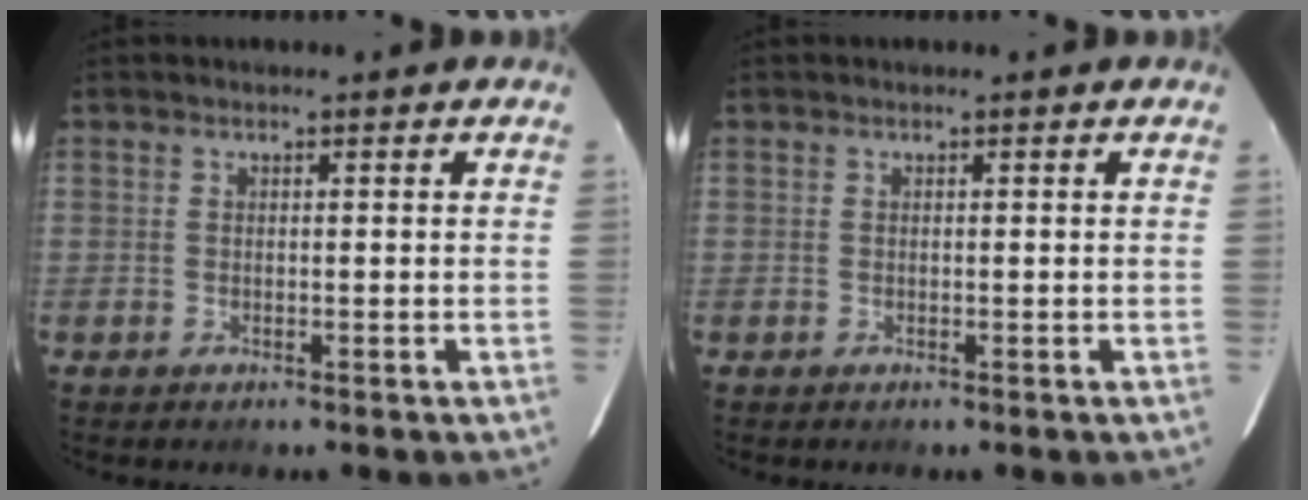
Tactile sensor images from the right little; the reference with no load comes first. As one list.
[{"total": 0.0}]